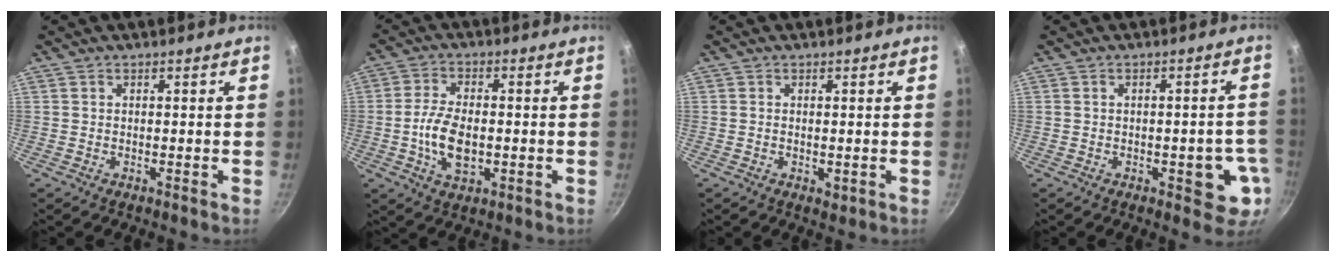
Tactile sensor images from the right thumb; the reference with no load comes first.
{"total": 8.8, "force": [-1.3, 4.9, 7.2], "torque": [-0.137, 0.009, -0.026]}
{"total": 1.2, "force": [0.0, 0.7, 1.0], "torque": [-0.015, -0.004, -0.001]}
{"total": 7.9, "force": [-2.3, 3.7, 6.6], "torque": [-0.040, 0.013, -0.026]}